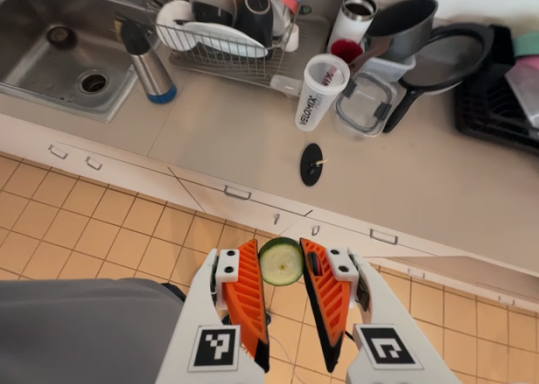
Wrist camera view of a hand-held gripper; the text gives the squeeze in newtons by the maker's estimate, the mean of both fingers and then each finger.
{"total": 8.9, "left": 8.6, "right": 9.1}